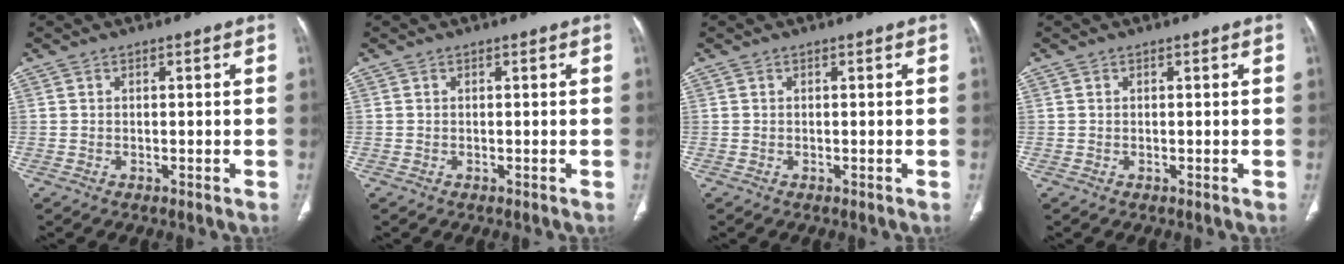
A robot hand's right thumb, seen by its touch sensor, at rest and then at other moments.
{"total": 0.0}
{"total": 0.0}
{"total": 0.0}